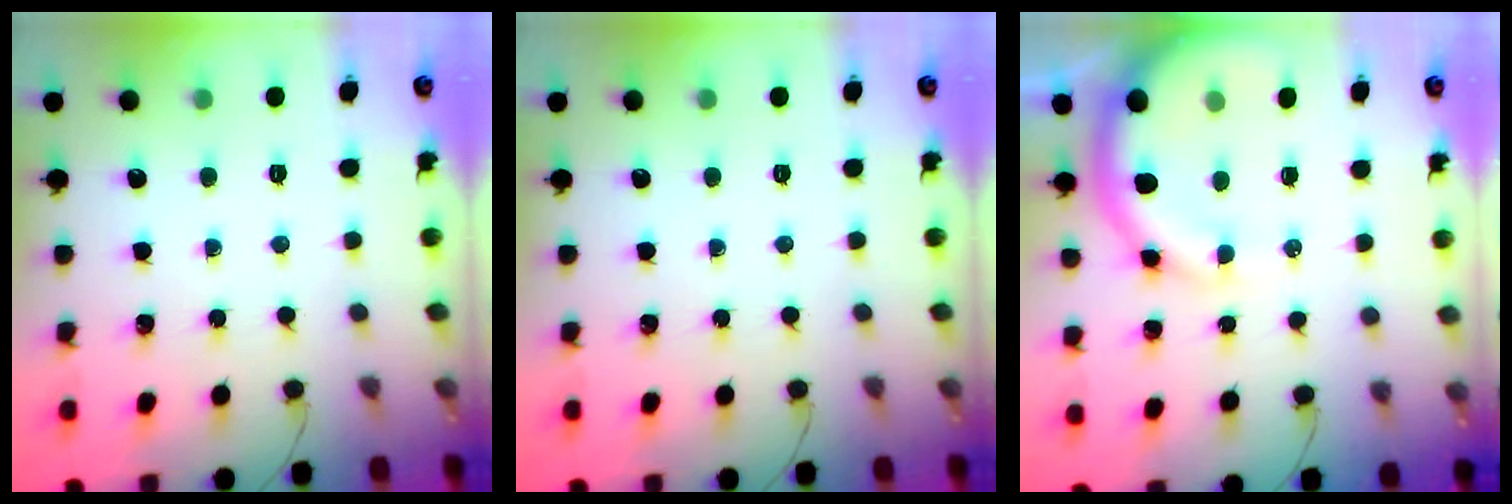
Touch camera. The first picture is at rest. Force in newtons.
{"total": 0.0}
{"total": 12.9, "press": 12.6, "slide": 2.6}